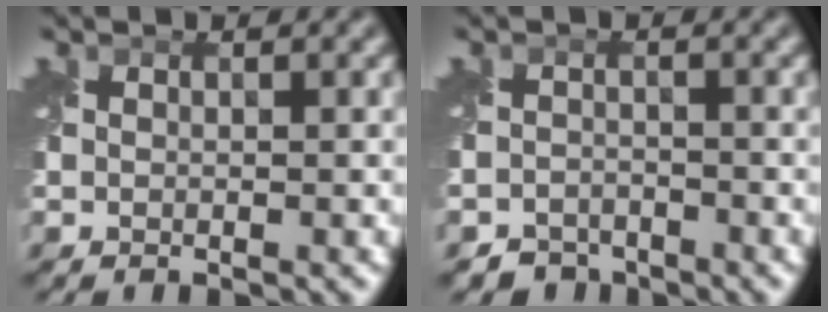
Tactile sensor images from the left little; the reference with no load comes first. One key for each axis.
{"total": 2.5, "fx": -2.3, "fy": 1.0, "fz": -0.2, "tx": 0.012, "ty": -0.004, "tz": -0.047}